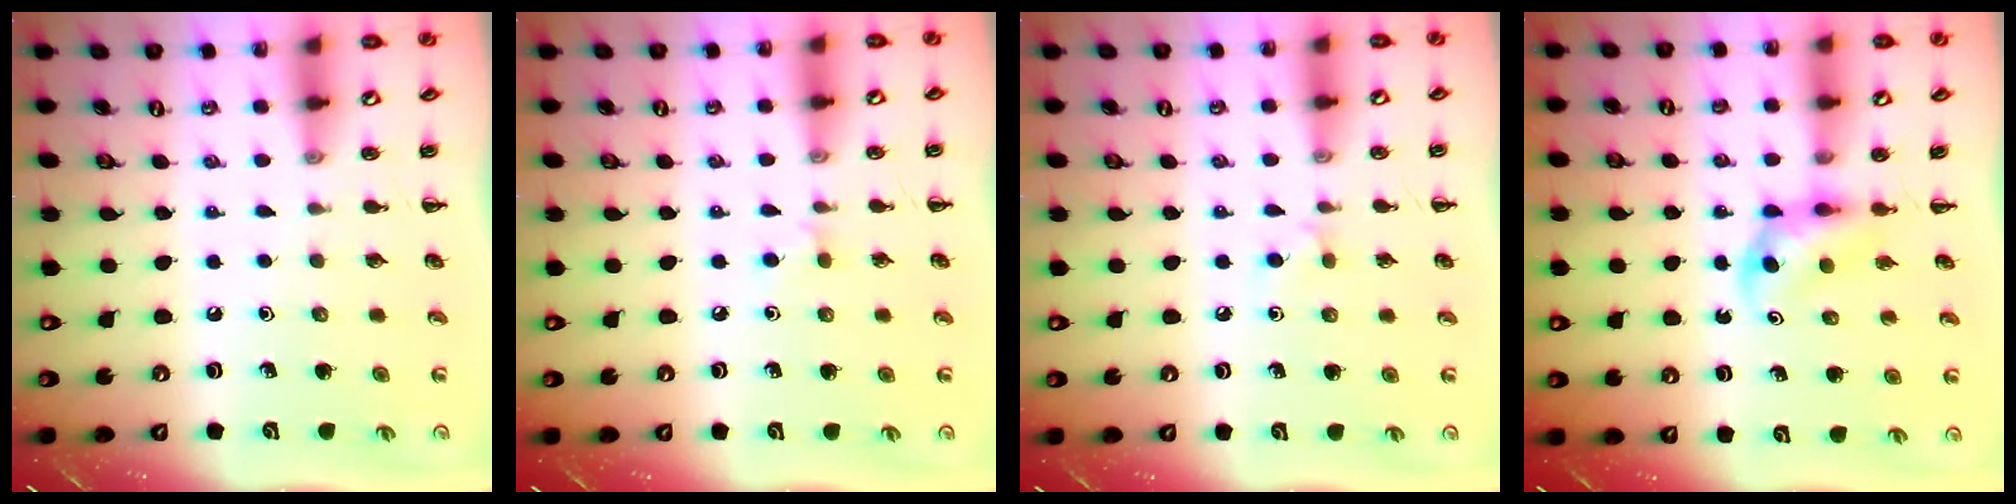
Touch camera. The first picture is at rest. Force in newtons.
{"total": 3.9, "press": 3.8, "slide": 1.1}
{"total": 4.2, "press": 4.0, "slide": 1.3}
{"total": 4.0, "press": 3.8, "slide": 1.2}